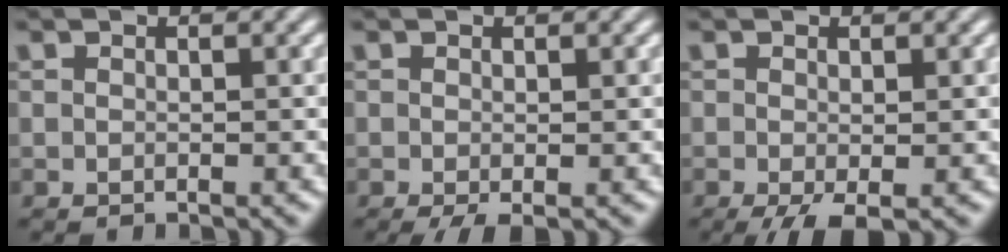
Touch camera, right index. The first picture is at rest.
{"total": 1.3, "force": [-0.9, 0.3, 0.9], "torque": [-0.015, -0.011, -0.008]}
{"total": 2.4, "force": [-1.6, 0.8, 1.6], "torque": [-0.031, -0.020, -0.015]}